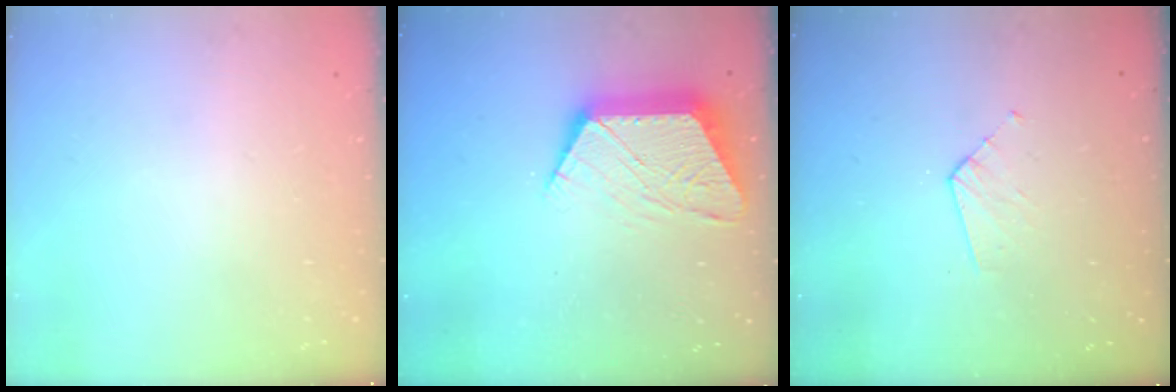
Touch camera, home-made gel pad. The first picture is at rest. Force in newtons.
{"total": 13.6, "press": 13.6, "slide": 0.8}
{"total": 3.3, "press": 3.2, "slide": 0.2}